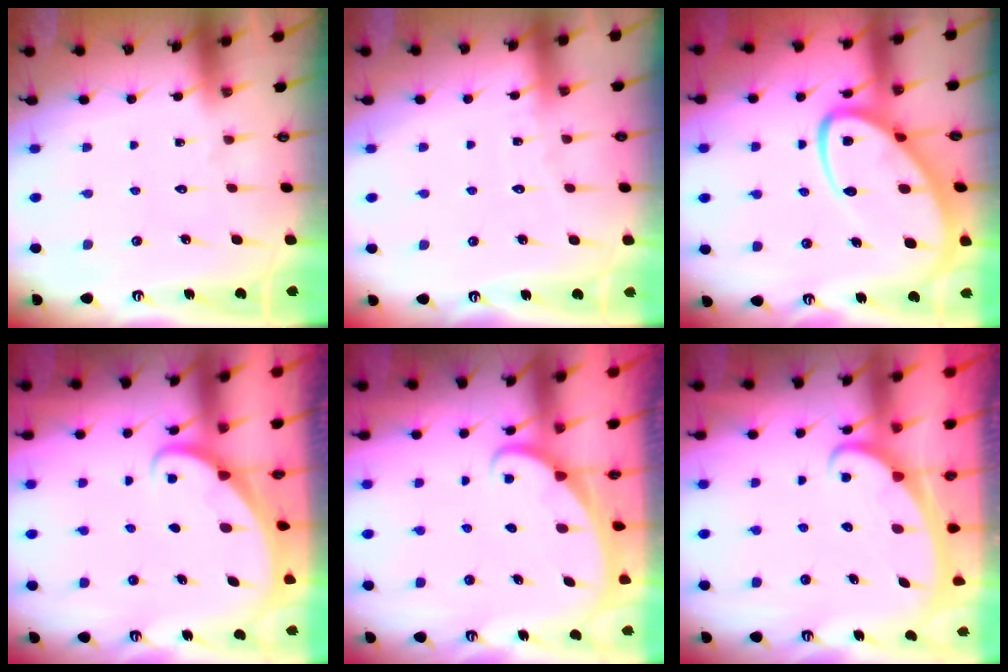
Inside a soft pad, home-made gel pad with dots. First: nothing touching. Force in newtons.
{"total": 3.6, "press": 3.5, "slide": 0.4}
{"total": 14.1, "press": 14.1, "slide": 1.2}
{"total": 1.7, "press": 1.7, "slide": 0.1}
{"total": 1.9, "press": 1.9, "slide": 0.1}
{"total": 2.3, "press": 2.3, "slide": 0.3}